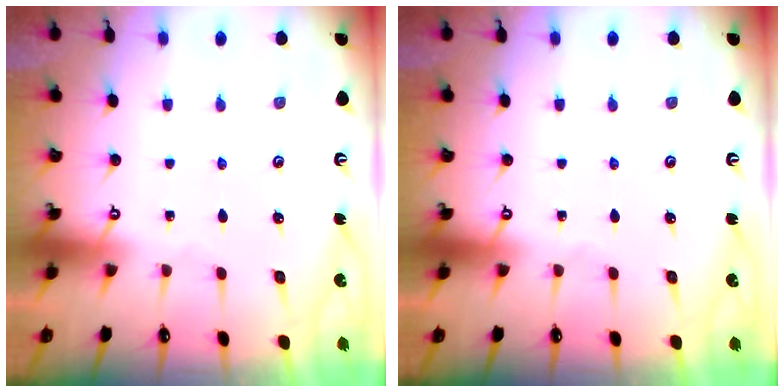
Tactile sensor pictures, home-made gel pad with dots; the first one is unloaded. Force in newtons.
{"total": 0.0}